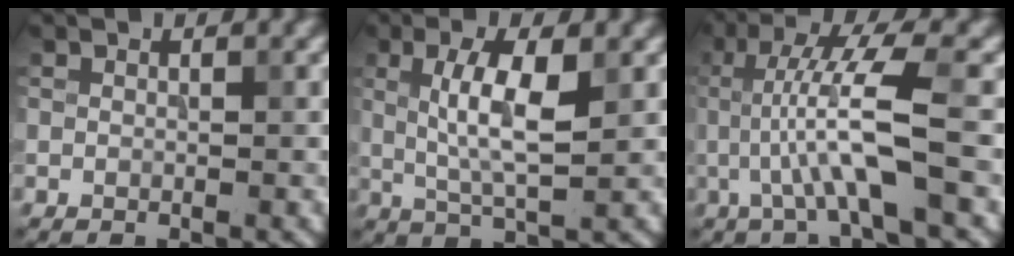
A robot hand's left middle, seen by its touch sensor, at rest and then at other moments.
{"total": 5.0, "force": [0.9, 1.3, 4.8], "torque": [-0.095, 0.003, 0.016]}
{"total": 6.5, "force": [-0.7, 0.9, 6.4], "torque": [-0.124, 0.011, -0.012]}